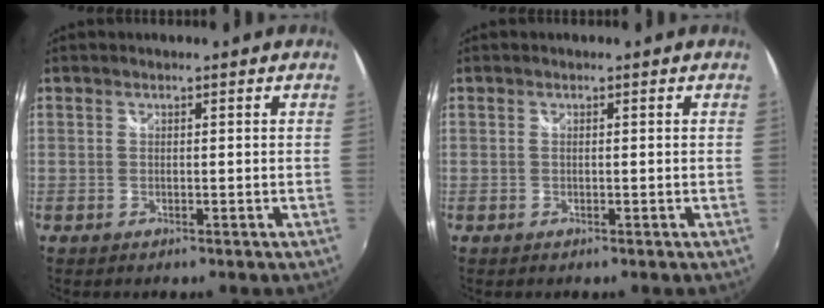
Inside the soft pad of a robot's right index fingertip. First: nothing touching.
{"total": 0.0}